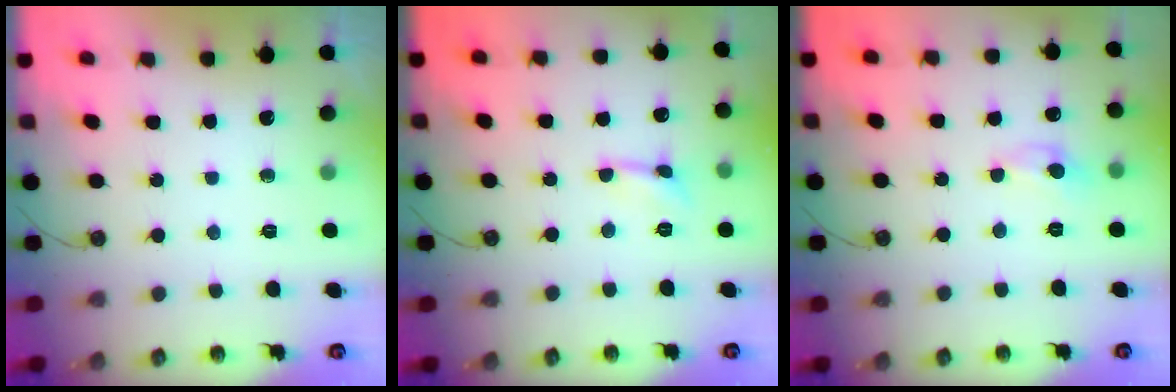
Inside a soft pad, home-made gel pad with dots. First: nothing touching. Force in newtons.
{"total": 1.7, "press": 1.7, "slide": 0.5}
{"total": 0.0}